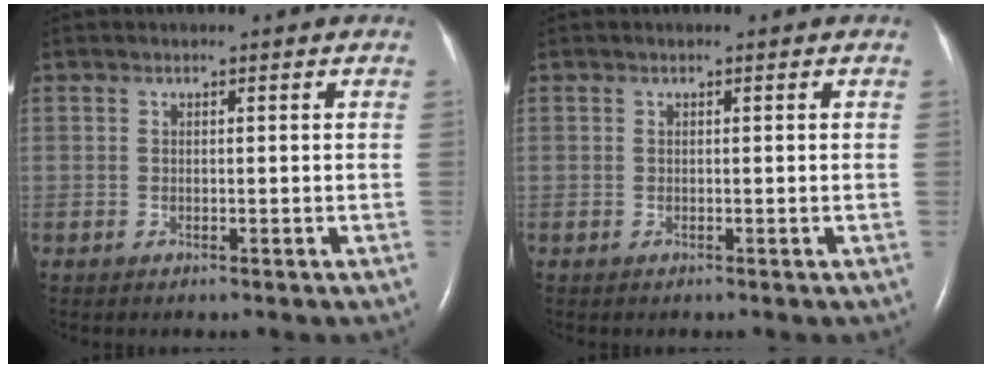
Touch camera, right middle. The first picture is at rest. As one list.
[{"total": 0.0}]